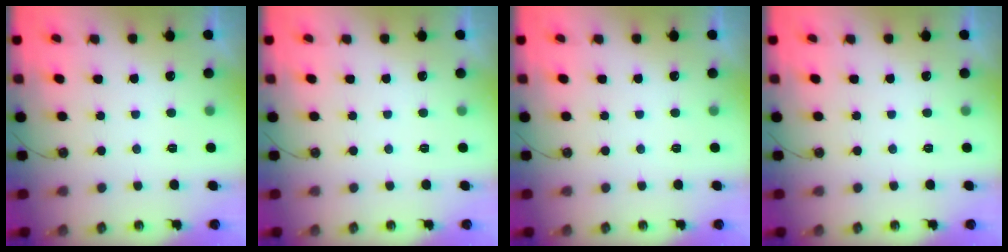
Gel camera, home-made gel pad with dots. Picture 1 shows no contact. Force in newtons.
{"total": 0.0}
{"total": 0.0}
{"total": 0.0}